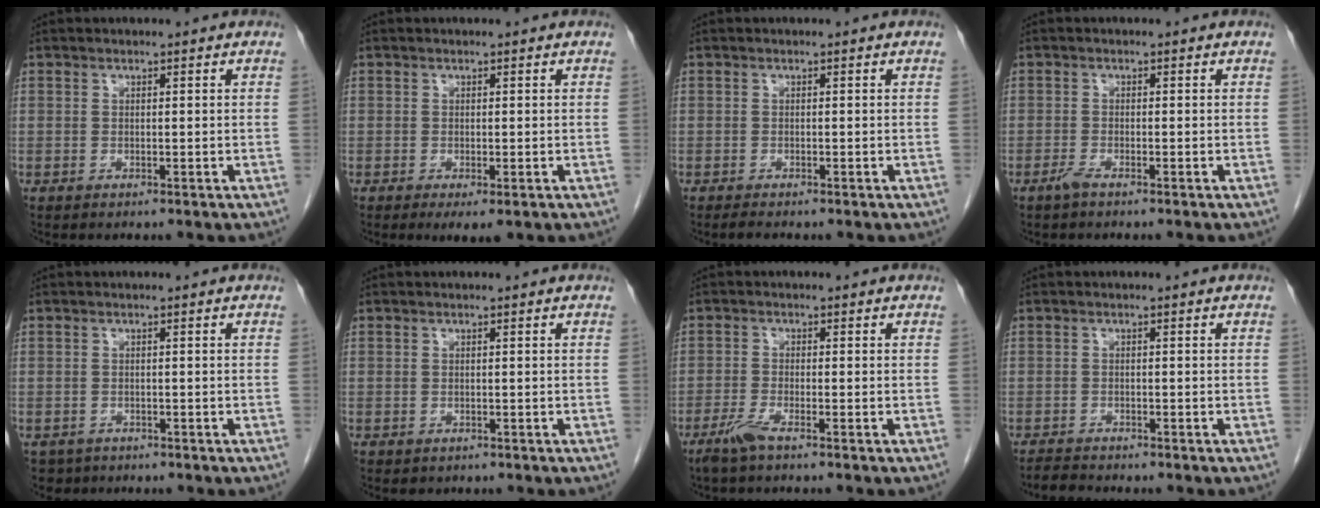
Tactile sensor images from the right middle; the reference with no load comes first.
{"total": 2.4, "force": [-1.2, 0.7, 1.9], "torque": [-0.025, -0.006, -0.014]}
{"total": 0.9, "force": [-0.8, 0.0, 0.4], "torque": [-0.018, -0.005, -0.014]}
{"total": 1.4, "force": [-1.1, 0.0, 0.8], "torque": [-0.023, -0.003, -0.025]}
{"total": 2.7, "force": [-1.8, 2.0, 0.0], "torque": [-0.004, 0.001, -0.030]}
{"total": 0.6, "force": [-0.3, 0.5, 0.1], "torque": [-0.009, 0.001, 0.001]}
{"total": 2.9, "force": [-2.1, 0.0, 2.0], "torque": [-0.050, -0.006, -0.048]}
{"total": 1.8, "force": [-1.8, 0.1, 0.1], "torque": [-0.009, -0.010, -0.032]}